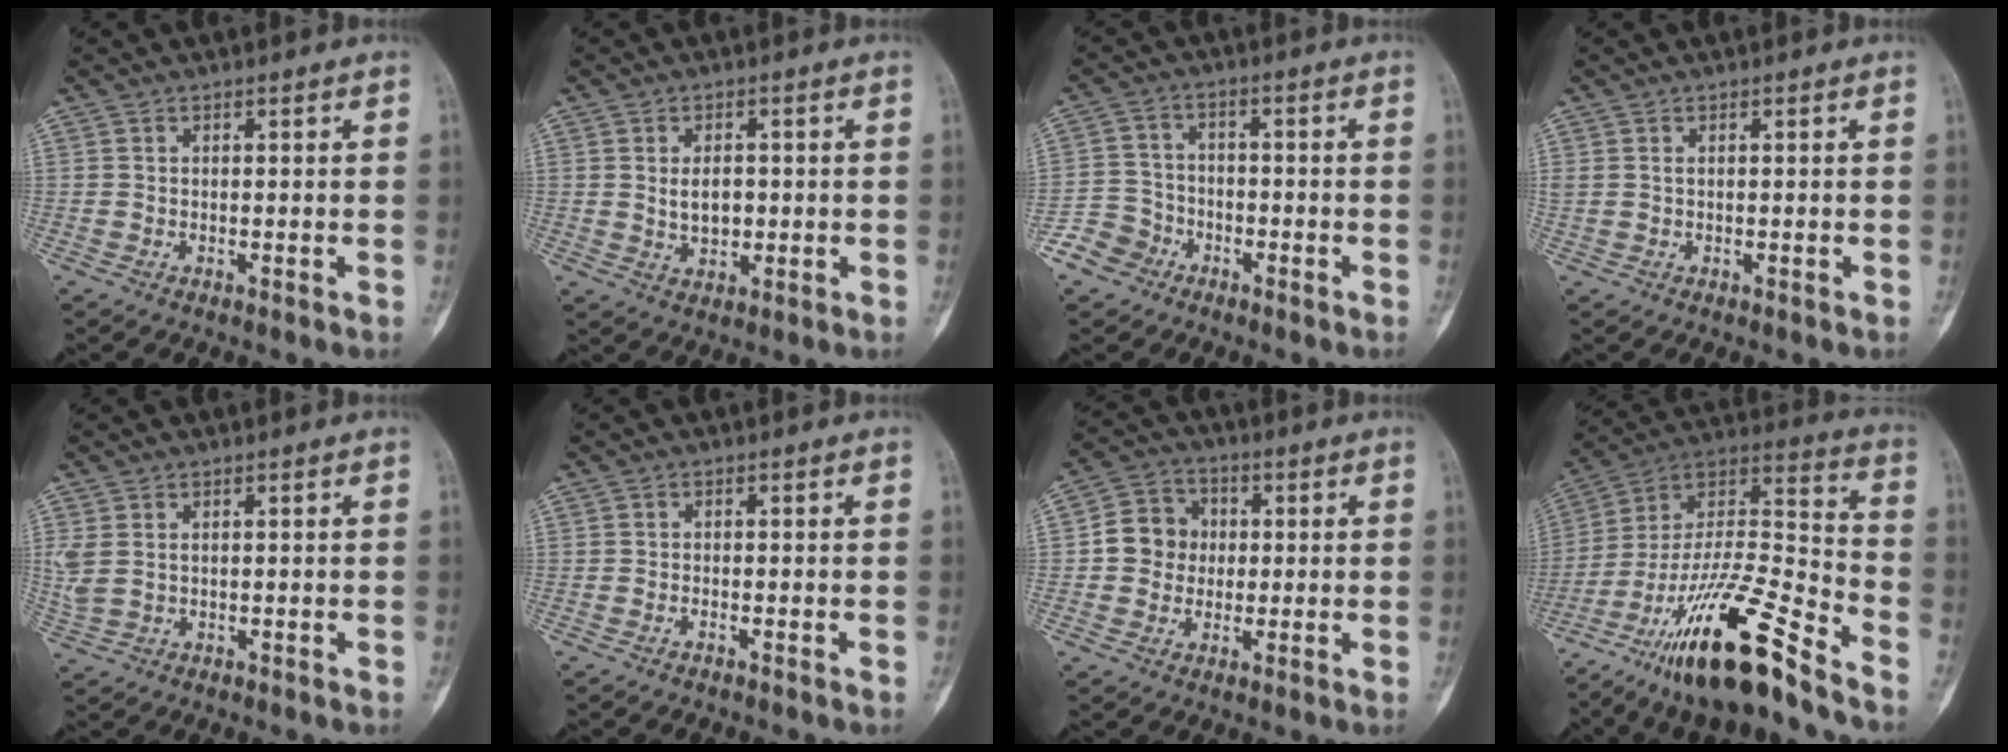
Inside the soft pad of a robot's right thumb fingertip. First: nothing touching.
{"total": 4.6, "force": [0.2, 3.1, 3.4], "torque": [-0.043, -0.002, 0.007]}
{"total": 6.4, "force": [-4.0, 4.9, 0.8], "torque": [0.008, 0.029, -0.083]}
{"total": 0.9, "force": [0.3, 0.6, 0.7], "torque": [-0.023, 0.005, 0.010]}
{"total": 3.5, "force": [0.8, 2.3, 2.5], "torque": [-0.073, 0.004, 0.021]}
{"total": 0.6, "force": [-0.5, 0.2, 0.3], "torque": [-0.010, 0.005, -0.008]}
{"total": 7.8, "force": [0.1, 7.1, 3.2], "torque": [-0.023, 0.014, -0.010]}
{"total": 24.1, "force": [-16.5, 4.6, 17.0], "torque": [-0.337, 0.067, -0.292]}